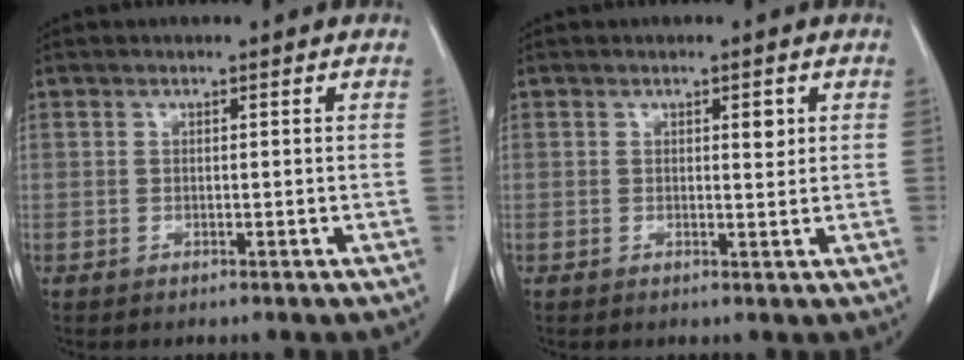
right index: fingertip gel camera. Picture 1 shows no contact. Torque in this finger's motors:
{"motor_torque": [0.05, 0.00, 0.00, 0.00]}